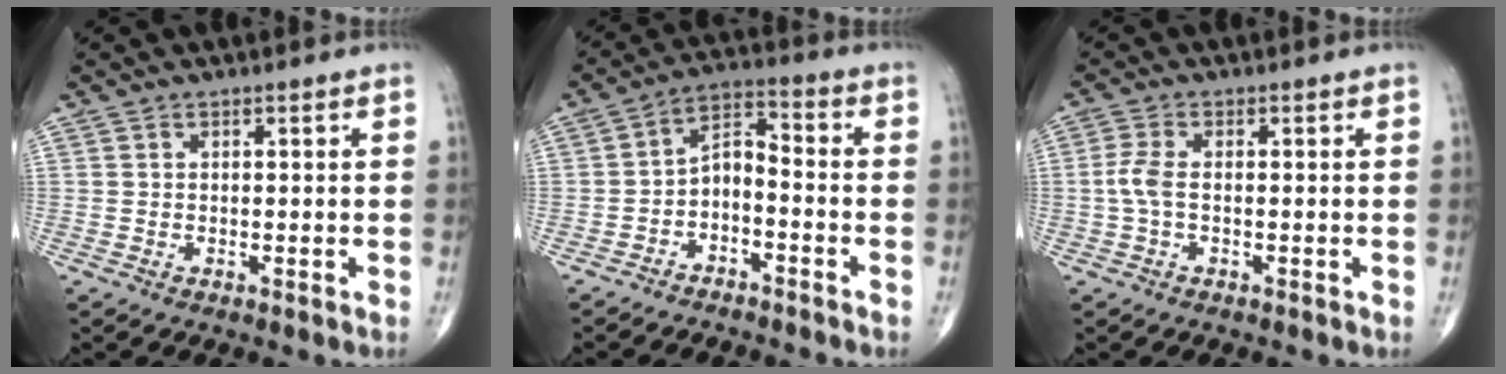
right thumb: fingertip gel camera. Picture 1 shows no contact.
{"total": 6.3, "force": [-3.3, 3.1, 4.4], "torque": [-0.071, 0.050, -0.065]}
{"total": 3.3, "force": [-0.4, 1.3, 3.0], "torque": [-0.080, 0.001, -0.014]}